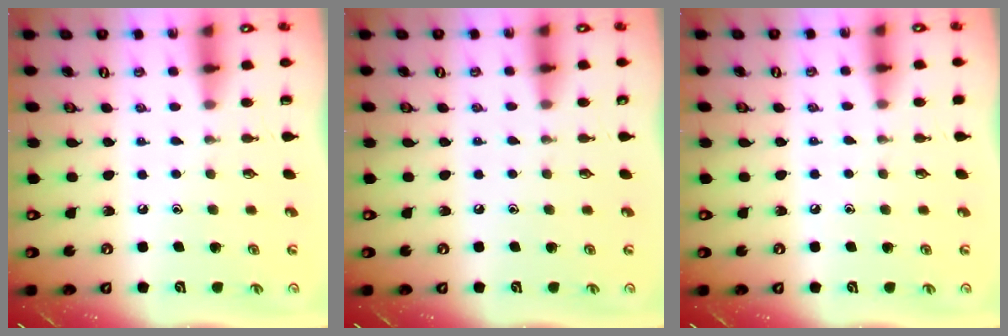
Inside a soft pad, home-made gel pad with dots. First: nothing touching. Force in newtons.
{"total": 3.9, "press": 3.9, "slide": 0.6}
{"total": 2.9, "press": 2.9, "slide": 0.4}